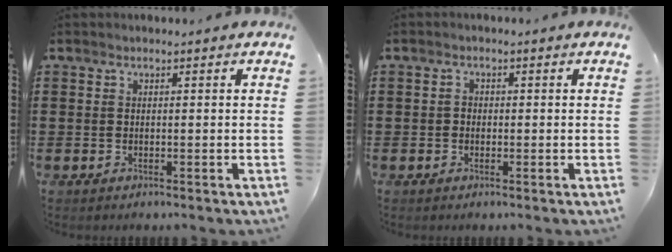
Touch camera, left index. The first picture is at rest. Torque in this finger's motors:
{"motor_torque": [-0.01, 0.02, 0.00, 0.00]}